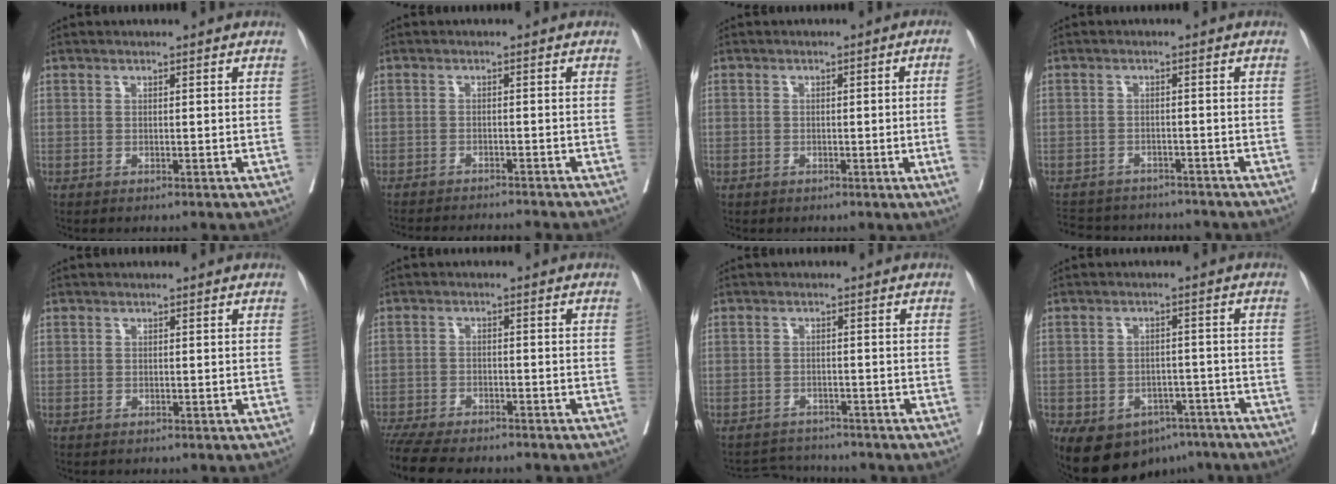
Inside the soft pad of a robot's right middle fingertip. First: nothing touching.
{"total": 10.8, "force": [-10.2, 0.1, 3.6], "torque": [-0.037, -0.014, -0.134]}
{"total": 4.5, "force": [-0.6, -0.6, 4.4], "torque": [-0.055, 0.004, -0.002]}
{"total": 10.1, "force": [-9.3, 3.6, 1.9], "torque": [-0.036, 0.014, -0.121]}
{"total": 0.5, "force": [0.3, 0.4, -0.1], "torque": [0.006, 0.004, 0.006]}
{"total": 11.7, "force": [-10.2, 2.1, 5.3], "torque": [-0.081, -0.013, -0.153]}
{"total": 3.5, "force": [-3.5, 0.2, -0.7], "torque": [0.012, -0.005, -0.055]}
{"total": 14.5, "force": [-8.9, 9.3, 6.6], "torque": [-0.141, 0.000, -0.116]}